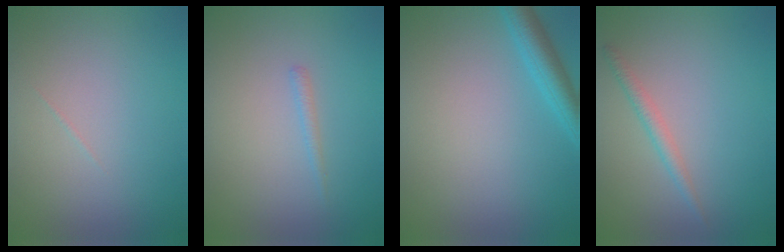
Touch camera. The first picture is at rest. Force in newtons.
{"total": 0.7, "press": 0.7, "slide": 0.1}
{"total": 3.1, "press": 3.1, "slide": 0.2}
{"total": 1.5, "press": 1.5, "slide": 0.0}